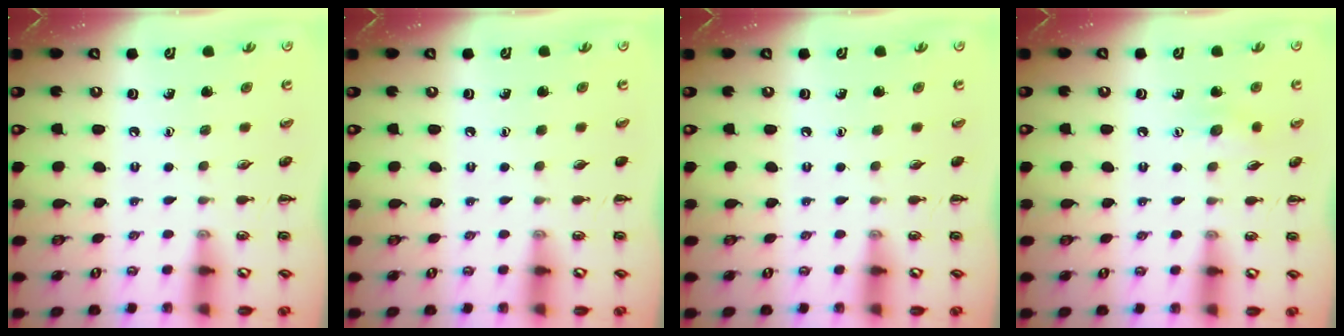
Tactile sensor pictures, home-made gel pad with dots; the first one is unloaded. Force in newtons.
{"total": 0.0}
{"total": 0.0}
{"total": 6.0, "press": 5.8, "slide": 1.4}